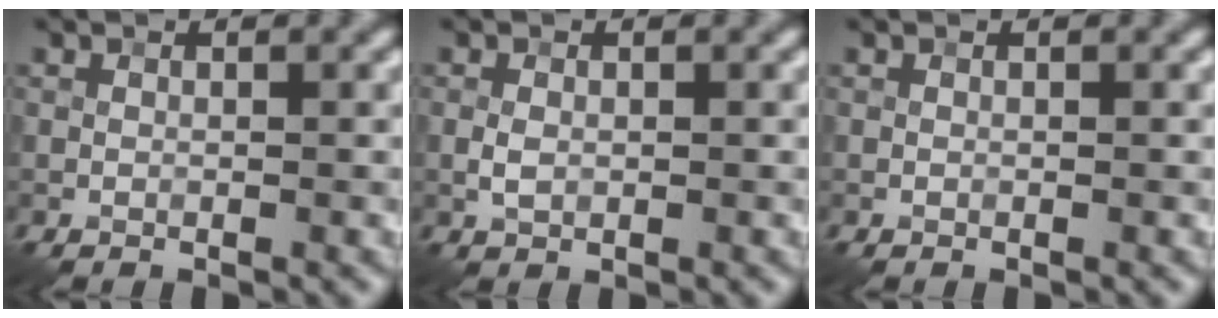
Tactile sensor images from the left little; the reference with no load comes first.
{"total": 1.3, "force": [-0.1, 0.9, 0.9], "torque": [-0.021, 0.000, -0.001]}
{"total": 0.0}